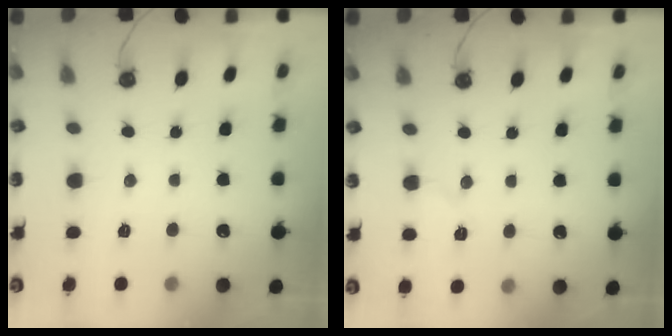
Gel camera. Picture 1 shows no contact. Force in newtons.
{"total": 5.1, "press": 4.9, "slide": 1.4}